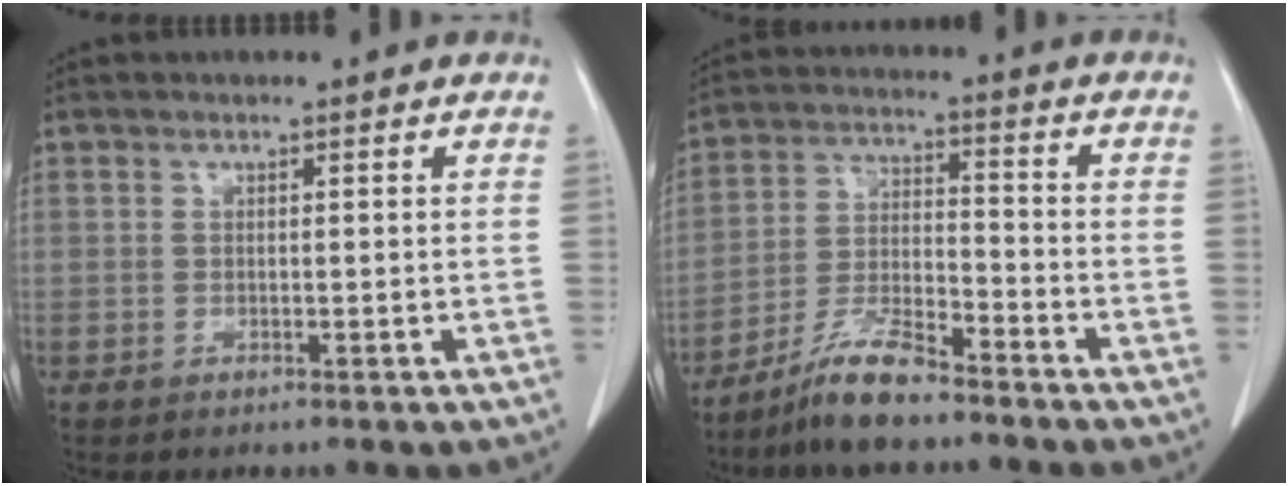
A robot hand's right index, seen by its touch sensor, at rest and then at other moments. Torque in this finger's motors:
{"motor_torque": [0.02, -0.07, -0.17, -0.06]}